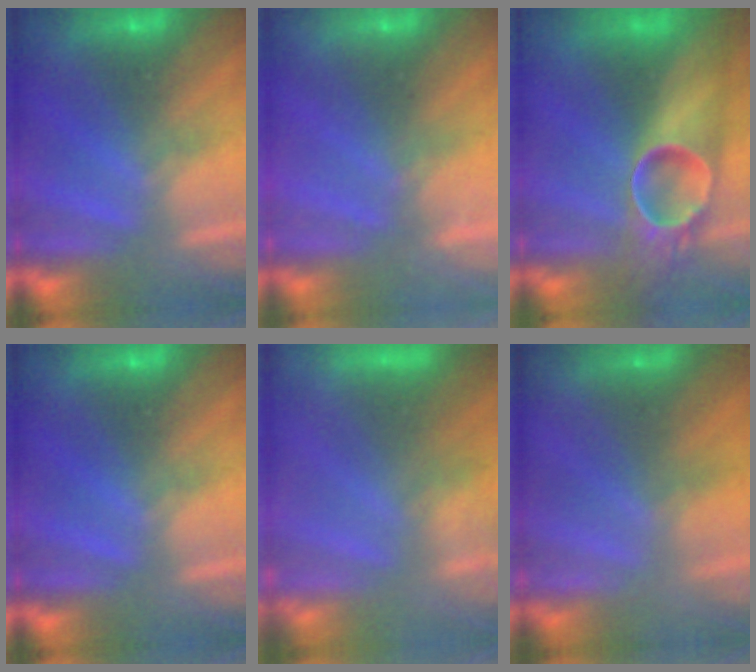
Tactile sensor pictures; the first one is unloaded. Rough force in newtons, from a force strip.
{"total": 2.2}
{"total": 8.3}
{"total": 0.0}
{"total": 8.2}
{"total": 2.1}